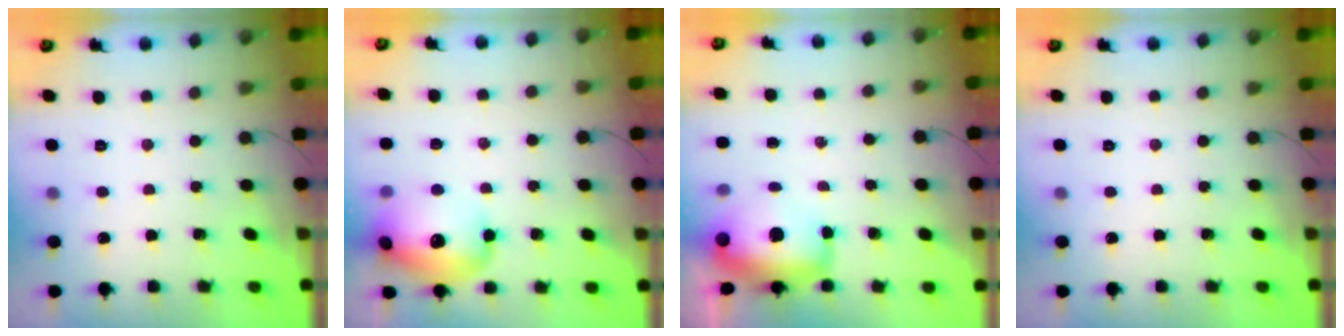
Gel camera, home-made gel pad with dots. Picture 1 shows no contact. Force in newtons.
{"total": 17.8, "press": 17.6, "slide": 2.4}
{"total": 19.2, "press": 15.8, "slide": 11.0}
{"total": 0.0}